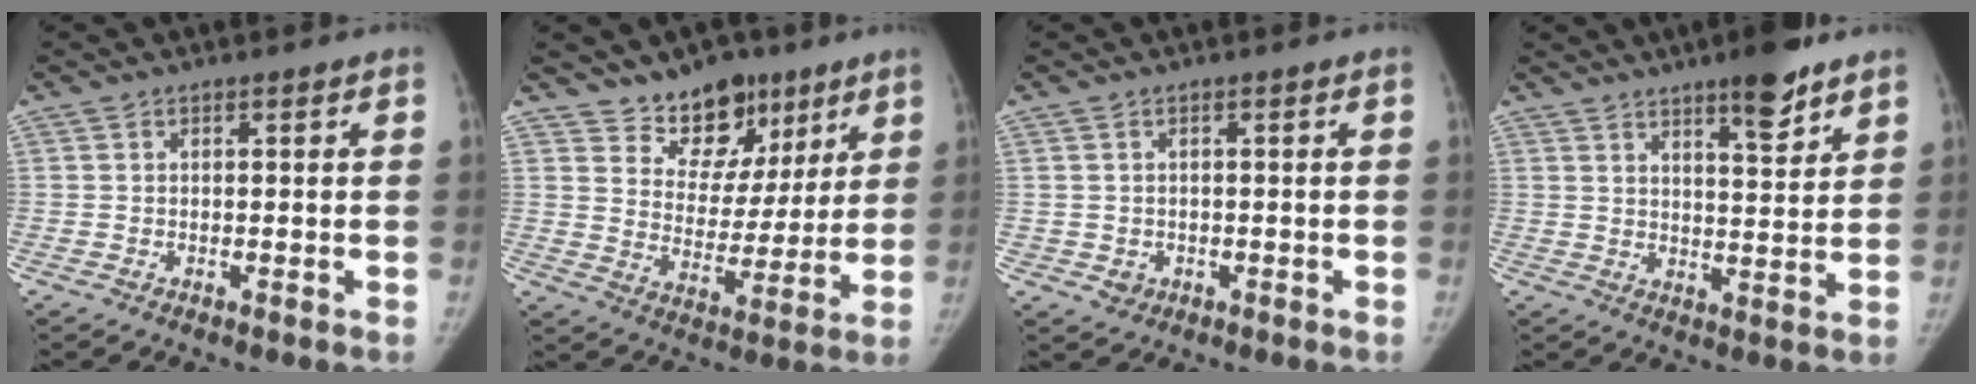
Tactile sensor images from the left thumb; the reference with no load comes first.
{"total": 12.8, "force": [8.9, 8.2, 4.2], "torque": [-0.012, -0.052, 0.148]}
{"total": 2.1, "force": [-0.4, 1.9, 0.6], "torque": [-0.004, 0.002, 0.003]}
{"total": 8.8, "force": [6.1, 2.1, 6.0], "torque": [-0.071, -0.039, 0.090]}